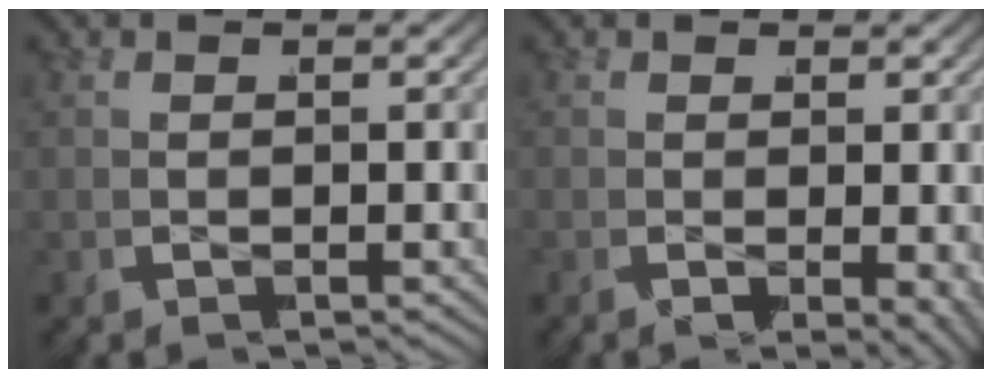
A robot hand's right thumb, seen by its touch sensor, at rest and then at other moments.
{"total": 2.9, "force": [-0.7, 1.3, 2.4], "torque": [-0.035, -0.018, -0.005]}